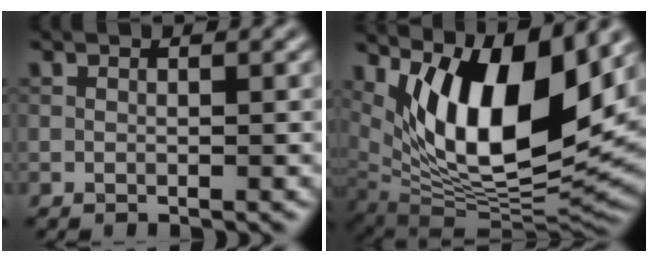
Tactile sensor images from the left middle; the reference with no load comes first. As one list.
[{"total": 13.3, "force": [5.1, 5.3, 11.1], "torque": [-0.190, -0.010, 0.092]}]